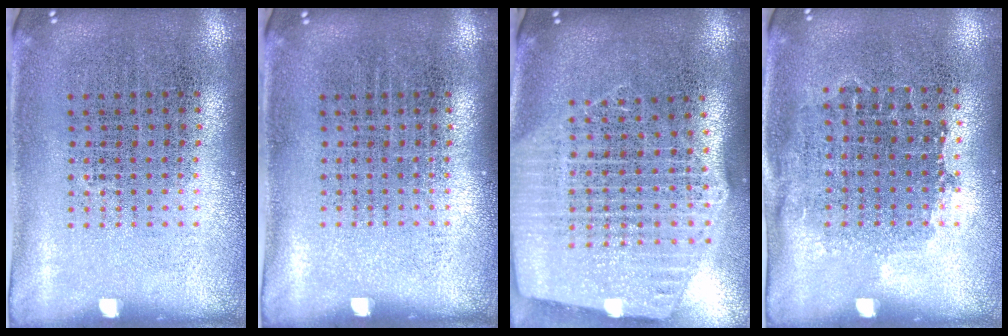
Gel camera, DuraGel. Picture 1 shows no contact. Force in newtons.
{"total": 0.0}
{"total": 2.6, "press": 2.2, "slide": 1.4}
{"total": 0.9, "press": 0.8, "slide": 0.5}